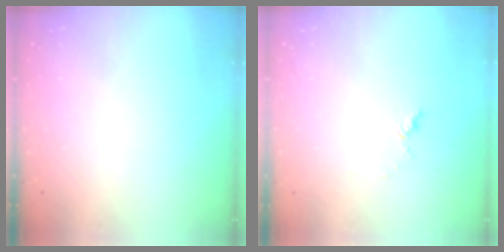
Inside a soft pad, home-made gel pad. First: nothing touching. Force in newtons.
{"total": 4.9, "press": 4.9, "slide": 0.3}